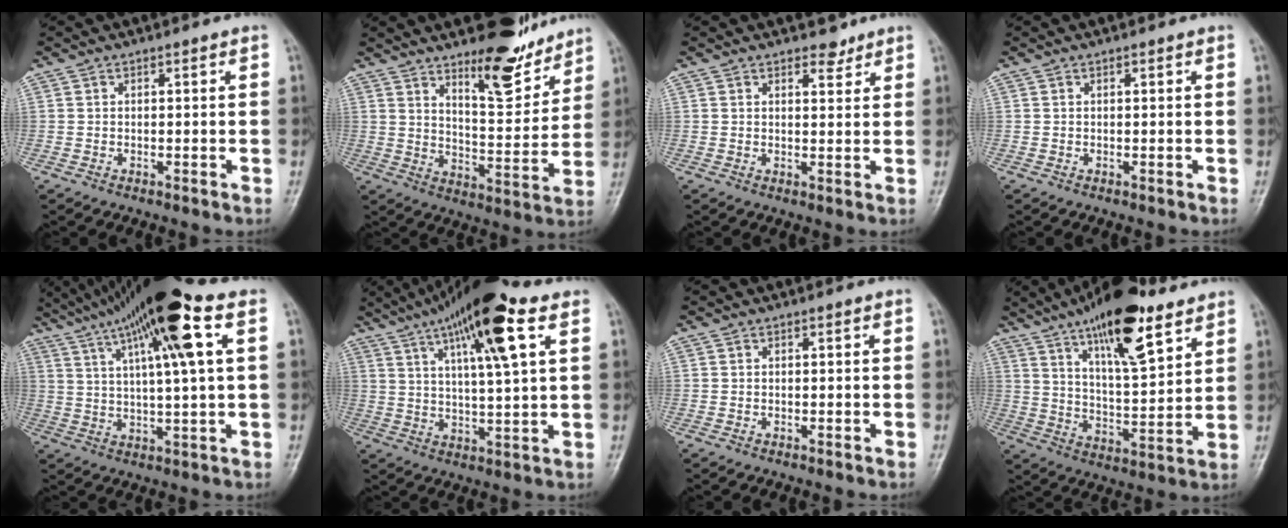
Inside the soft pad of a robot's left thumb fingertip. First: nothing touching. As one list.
[{"total": 12.6, "force": [9.5, 4.0, 7.1], "torque": [-0.075, -0.080, 0.153]}, {"total": 2.8, "force": [2.2, 1.4, 1.0], "torque": [0.001, -0.015, 0.031]}, {"total": 0.0}, {"total": 18.8, "force": [8.5, 2.5, 16.5], "torque": [-0.287, 0.013, 0.139]}, {"total": 17.4, "force": [8.6, 3.5, 14.6], "torque": [-0.236, -0.008, 0.141]}, {"total": 0.0}, {"total": 17.9, "force": [11.1, 5.5, 12.8], "torque": [-0.182, -0.053, 0.187]}]